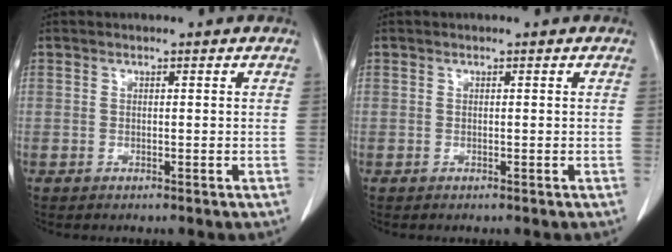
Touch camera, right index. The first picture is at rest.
{"total": 0.0}